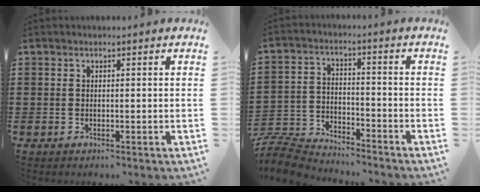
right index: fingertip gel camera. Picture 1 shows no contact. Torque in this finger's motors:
{"motor_torque": [-2.14, 0.00, -1.05, -0.21]}